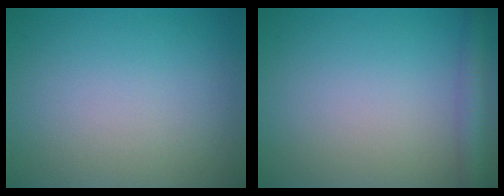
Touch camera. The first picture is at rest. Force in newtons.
{"total": 2.7, "press": 2.7, "slide": 0.2}